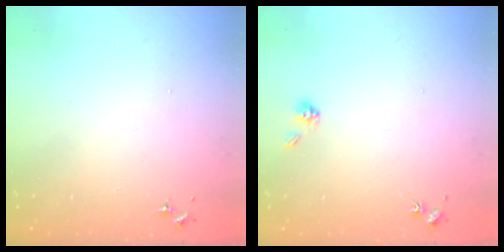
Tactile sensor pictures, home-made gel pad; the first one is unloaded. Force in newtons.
{"total": 5.0, "press": 4.6, "slide": 1.7}